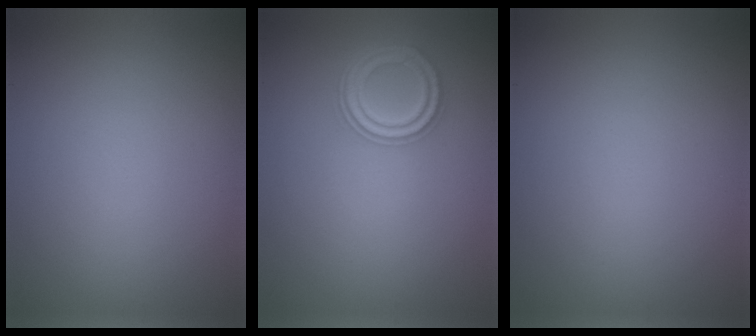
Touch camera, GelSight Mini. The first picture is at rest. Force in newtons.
{"total": 3.5, "press": 2.9, "slide": 2.0}
{"total": 0.0}